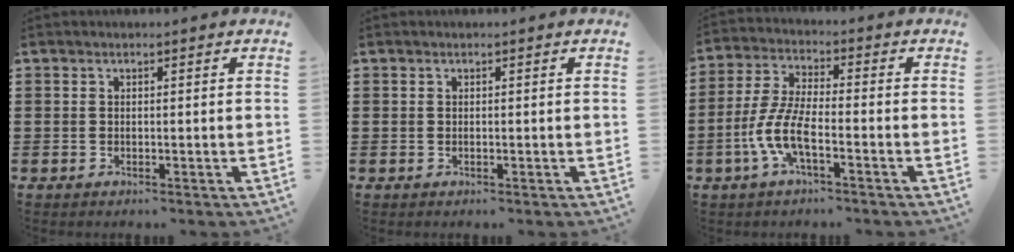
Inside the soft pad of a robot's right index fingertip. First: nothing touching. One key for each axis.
{"total": 0.0}
{"total": 7.2, "fx": -3.4, "fy": 1.8, "fz": 6.1, "tx": -0.158, "ty": -0.017, "tz": -0.072}